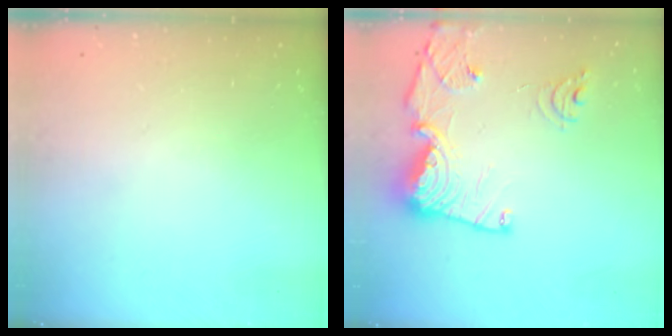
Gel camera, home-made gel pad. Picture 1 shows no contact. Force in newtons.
{"total": 16.7, "press": 16.6, "slide": 1.6}